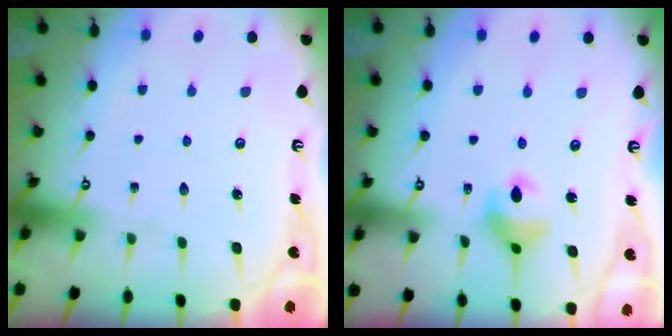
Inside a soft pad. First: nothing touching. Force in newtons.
{"total": 7.3, "press": 7.3, "slide": 0.5}